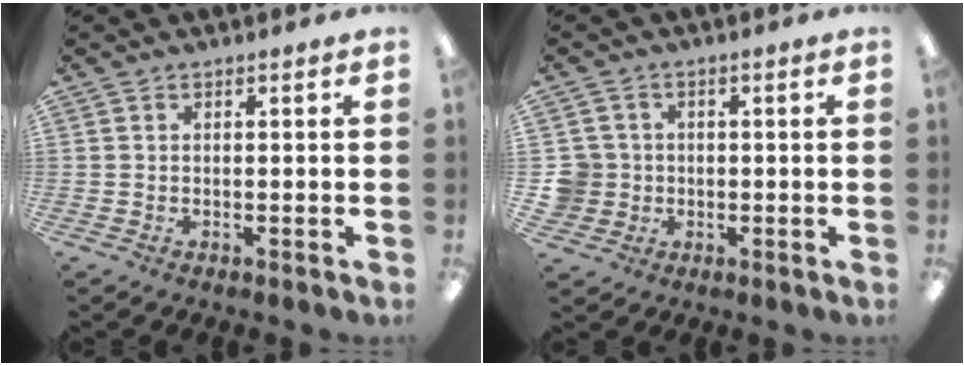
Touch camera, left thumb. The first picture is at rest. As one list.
[{"total": 5.4, "force": [-0.3, 5.4, 0.6], "torque": [-0.027, 0.009, -0.006]}]